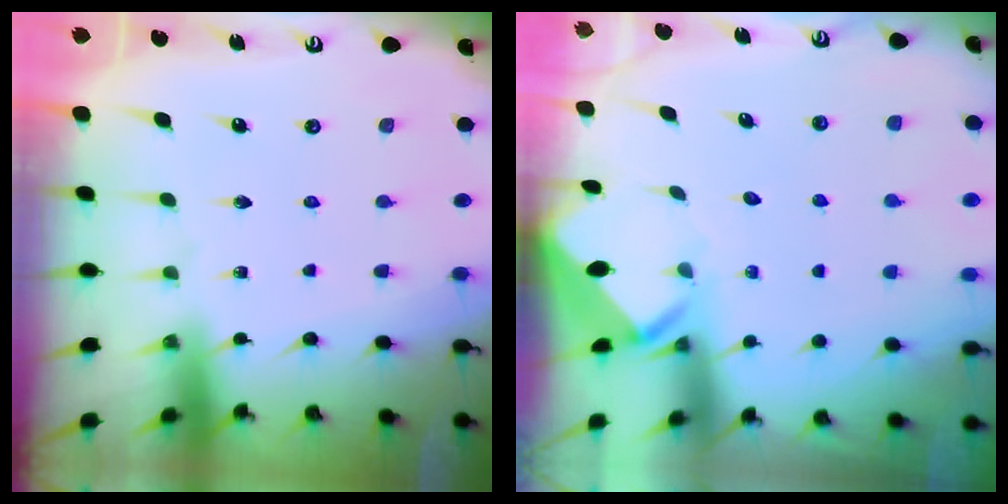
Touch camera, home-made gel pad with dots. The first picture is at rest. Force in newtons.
{"total": 3.5, "press": 3.5, "slide": 0.3}